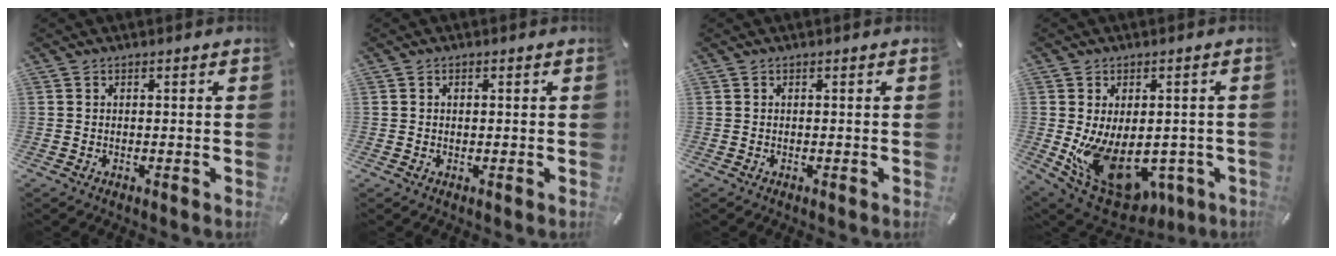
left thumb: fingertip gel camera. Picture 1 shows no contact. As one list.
[{"total": 1.0, "force": [0.1, 0.8, 0.5], "torque": [-0.004, 0.003, -0.001]}, {"total": 0.0}, {"total": 15.1, "force": [-3.0, 10.6, 10.3], "torque": [-0.149, -0.010, -0.030]}]